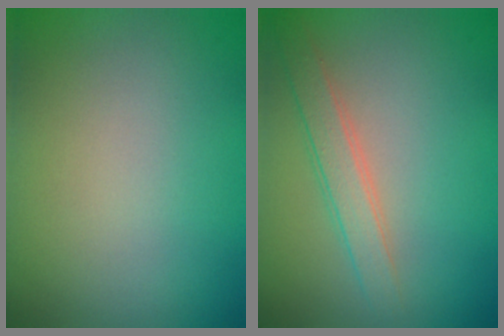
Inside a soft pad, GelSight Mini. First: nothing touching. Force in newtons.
{"total": 2.5, "press": 2.5, "slide": 0.1}